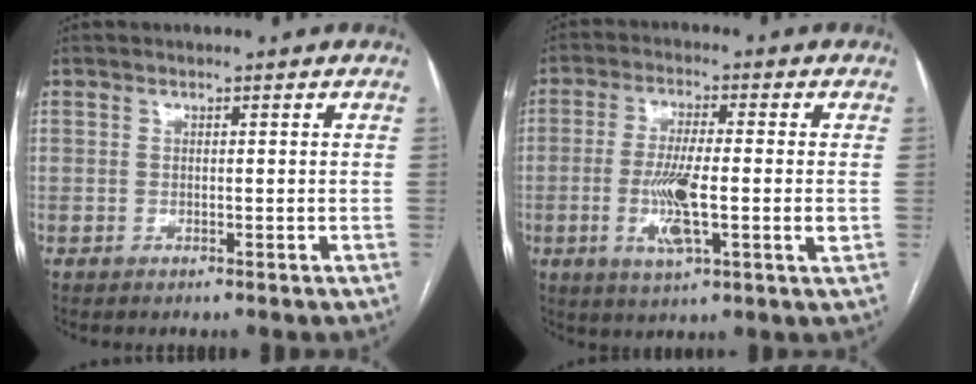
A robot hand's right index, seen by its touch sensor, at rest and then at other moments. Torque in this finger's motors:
{"motor_torque": [1.46, 0.10, 0.71, 0.17]}